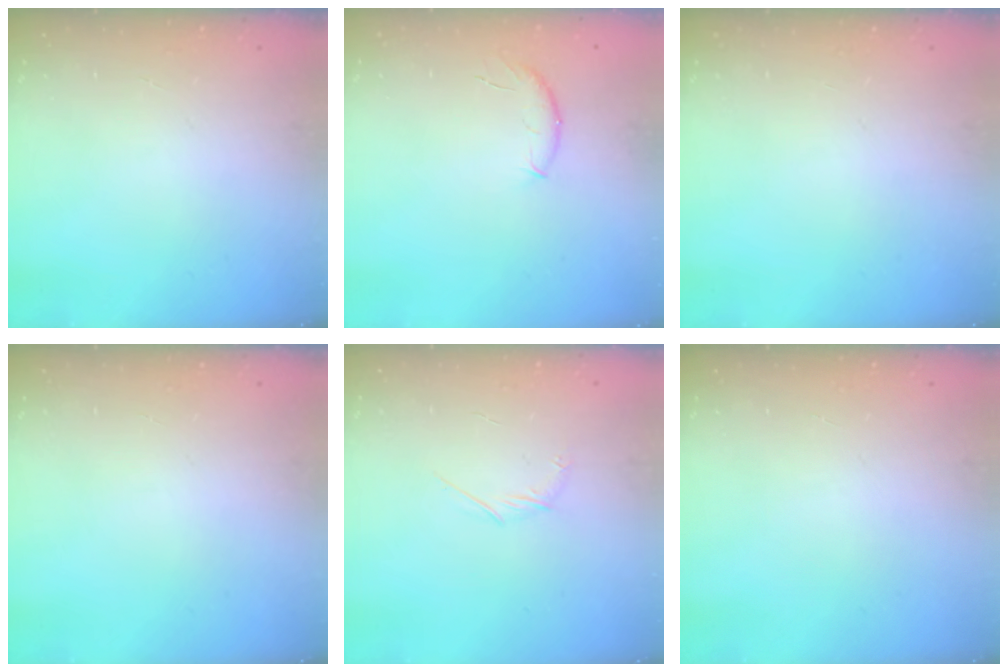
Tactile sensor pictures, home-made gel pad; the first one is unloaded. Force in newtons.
{"total": 6.1, "press": 6.0, "slide": 1.0}
{"total": 0.0}
{"total": 0.0}
{"total": 4.3, "press": 4.1, "slide": 1.1}
{"total": 0.0}